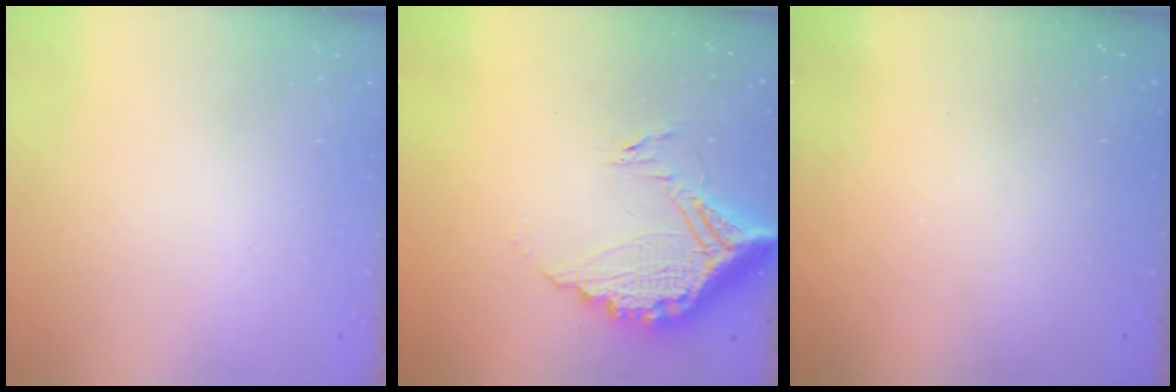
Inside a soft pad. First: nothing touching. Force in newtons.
{"total": 14.7, "press": 14.7, "slide": 1.2}
{"total": 2.9, "press": 2.9, "slide": 0.3}